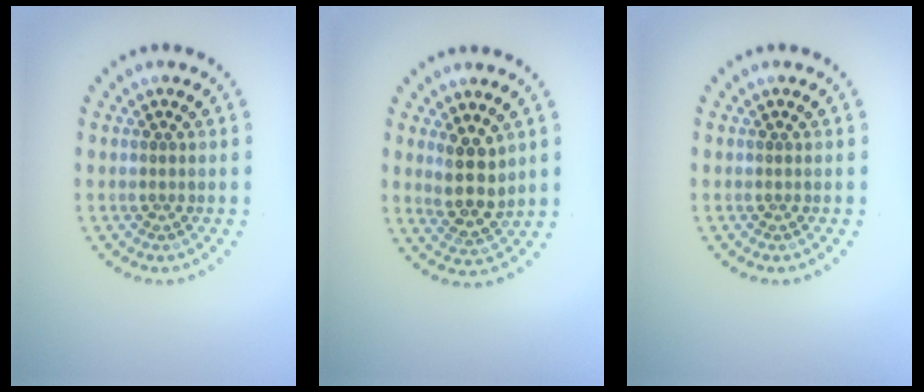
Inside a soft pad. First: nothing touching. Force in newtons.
{"total": 3.3, "press": 3.0, "slide": 1.5}
{"total": 0.0}